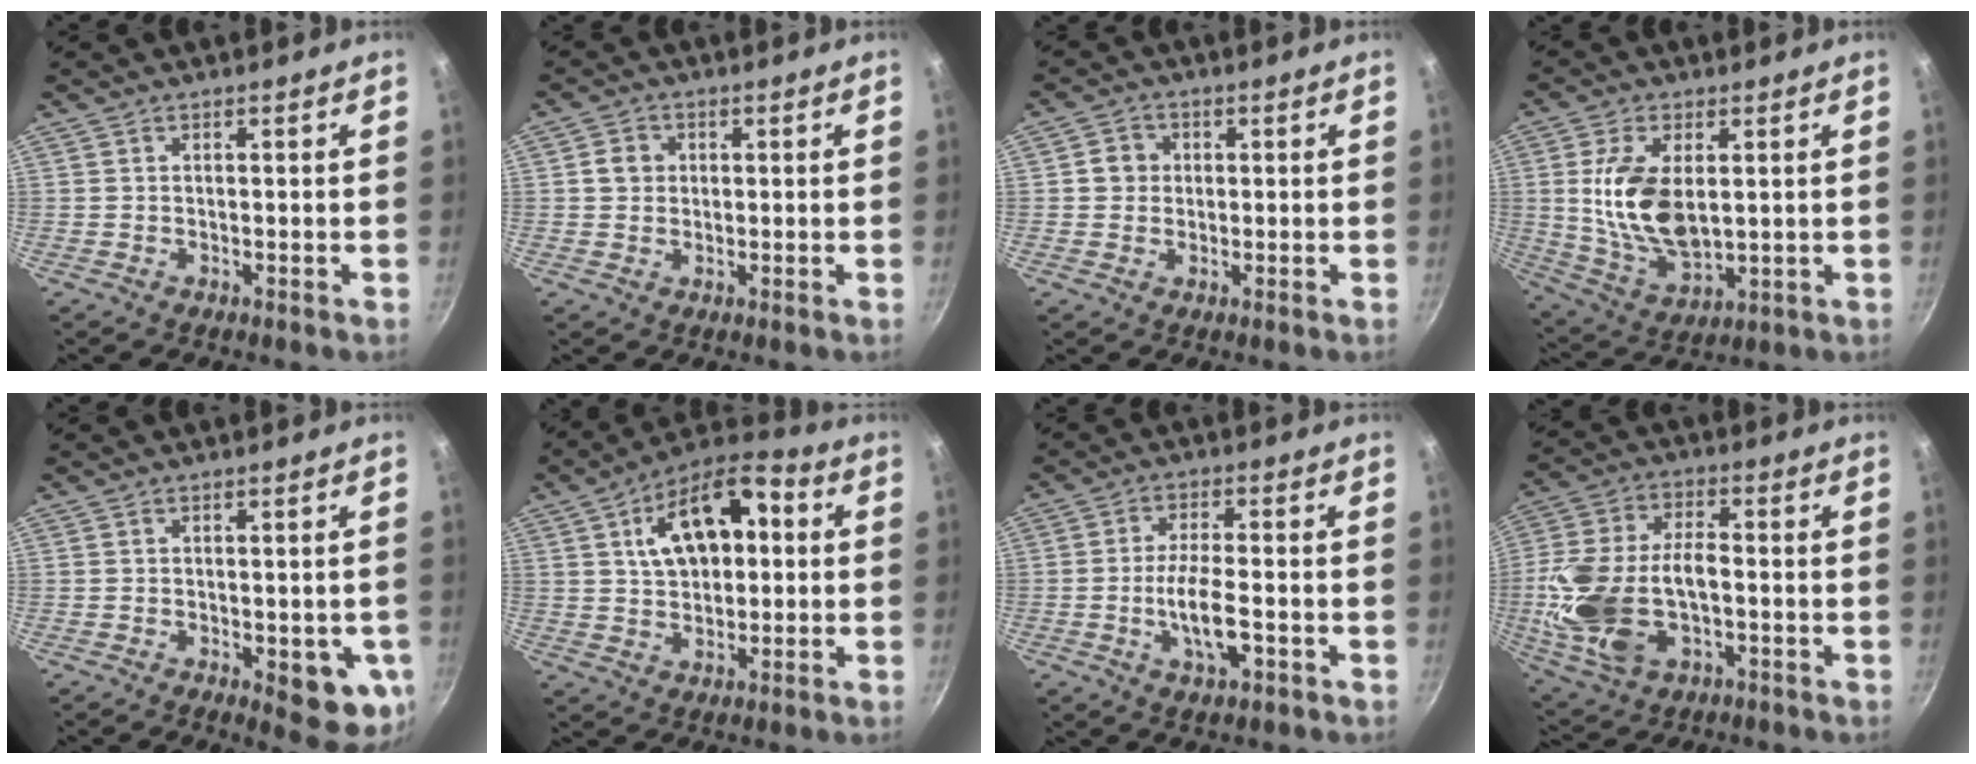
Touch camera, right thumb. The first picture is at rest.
{"total": 3.5, "force": [0.5, 3.2, 1.4], "torque": [-0.012, 0.003, 0.007]}
{"total": 3.9, "force": [0.4, 3.6, 1.3], "torque": [-0.002, 0.005, 0.003]}
{"total": 13.8, "force": [1.9, 7.4, 11.5], "torque": [-0.215, -0.018, 0.048]}
{"total": 8.9, "force": [-2.7, 3.7, 7.6], "torque": [-0.069, -0.004, -0.024]}
{"total": 15.7, "force": [3.5, 8.7, 12.6], "torque": [-0.177, 0.020, 0.049]}
{"total": 7.7, "force": [-2.1, 3.0, 6.7], "torque": [-0.126, 0.007, -0.037]}
{"total": 18.9, "force": [-3.1, 10.8, 15.2], "torque": [-0.320, 0.016, -0.046]}